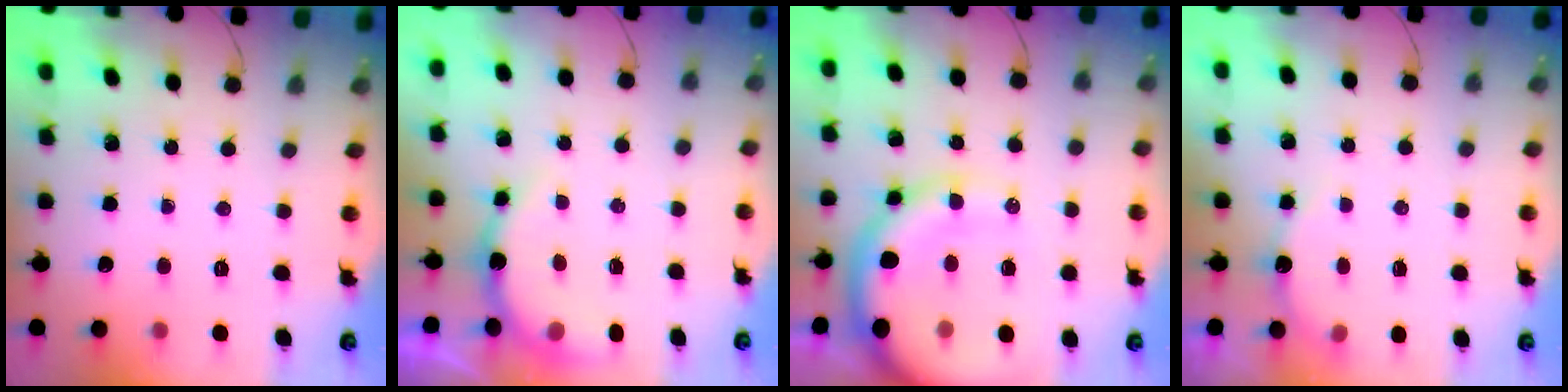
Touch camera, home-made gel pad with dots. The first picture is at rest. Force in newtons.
{"total": 8.2, "press": 8.2, "slide": 0.4}
{"total": 15.6, "press": 15.3, "slide": 2.6}
{"total": 3.8, "press": 3.7, "slide": 0.8}